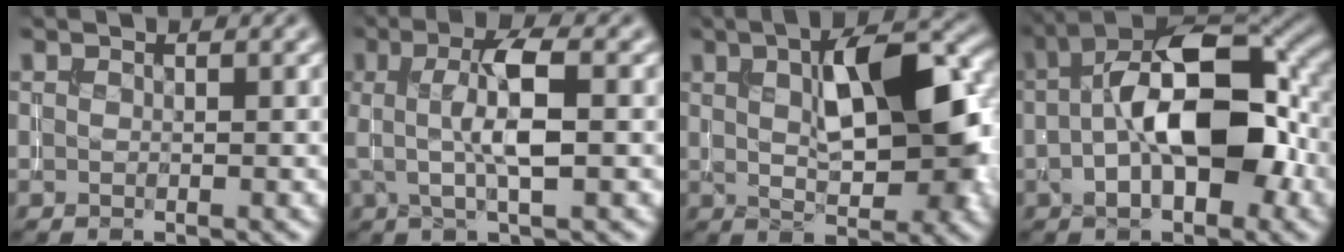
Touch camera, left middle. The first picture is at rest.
{"total": 5.0, "force": [0.4, 1.1, 4.8], "torque": [-0.087, 0.005, 0.004]}
{"total": 9.9, "force": [2.0, 4.0, 8.8], "torque": [-0.116, 0.015, 0.031]}
{"total": 11.6, "force": [-0.3, 5.8, 10.0], "torque": [-0.150, 0.019, -0.016]}